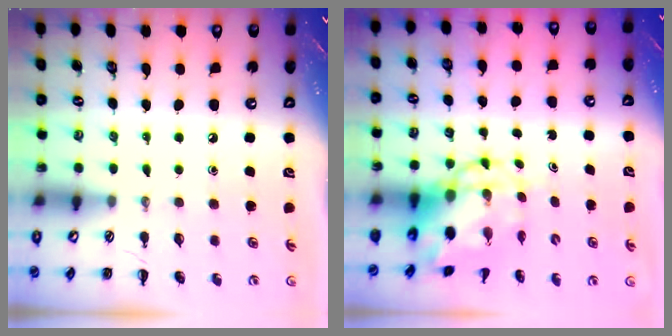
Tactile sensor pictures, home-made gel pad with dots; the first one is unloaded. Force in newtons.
{"total": 7.5, "press": 7.3, "slide": 1.6}